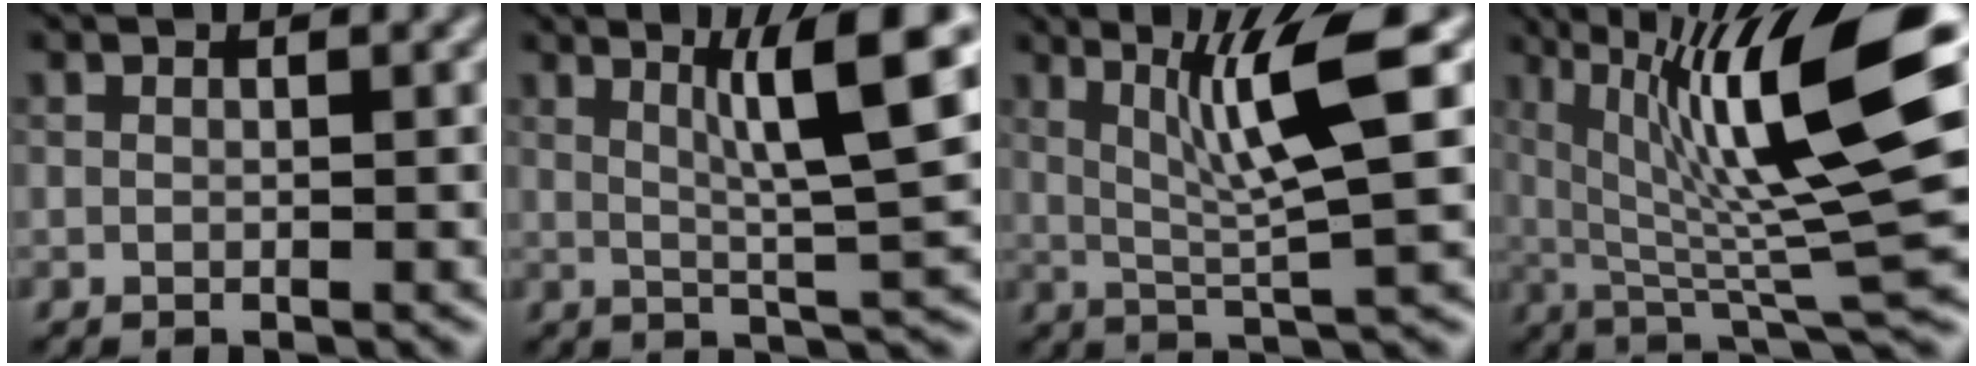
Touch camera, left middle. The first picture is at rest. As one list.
[{"total": 8.0, "force": [2.7, 0.9, 7.5], "torque": [-0.109, 0.012, 0.050]}, {"total": 6.4, "force": [2.1, 0.7, 6.1], "torque": [-0.115, 0.003, 0.042]}, {"total": 14.0, "force": [4.2, 2.5, 13.1], "torque": [-0.201, 0.017, 0.074]}]